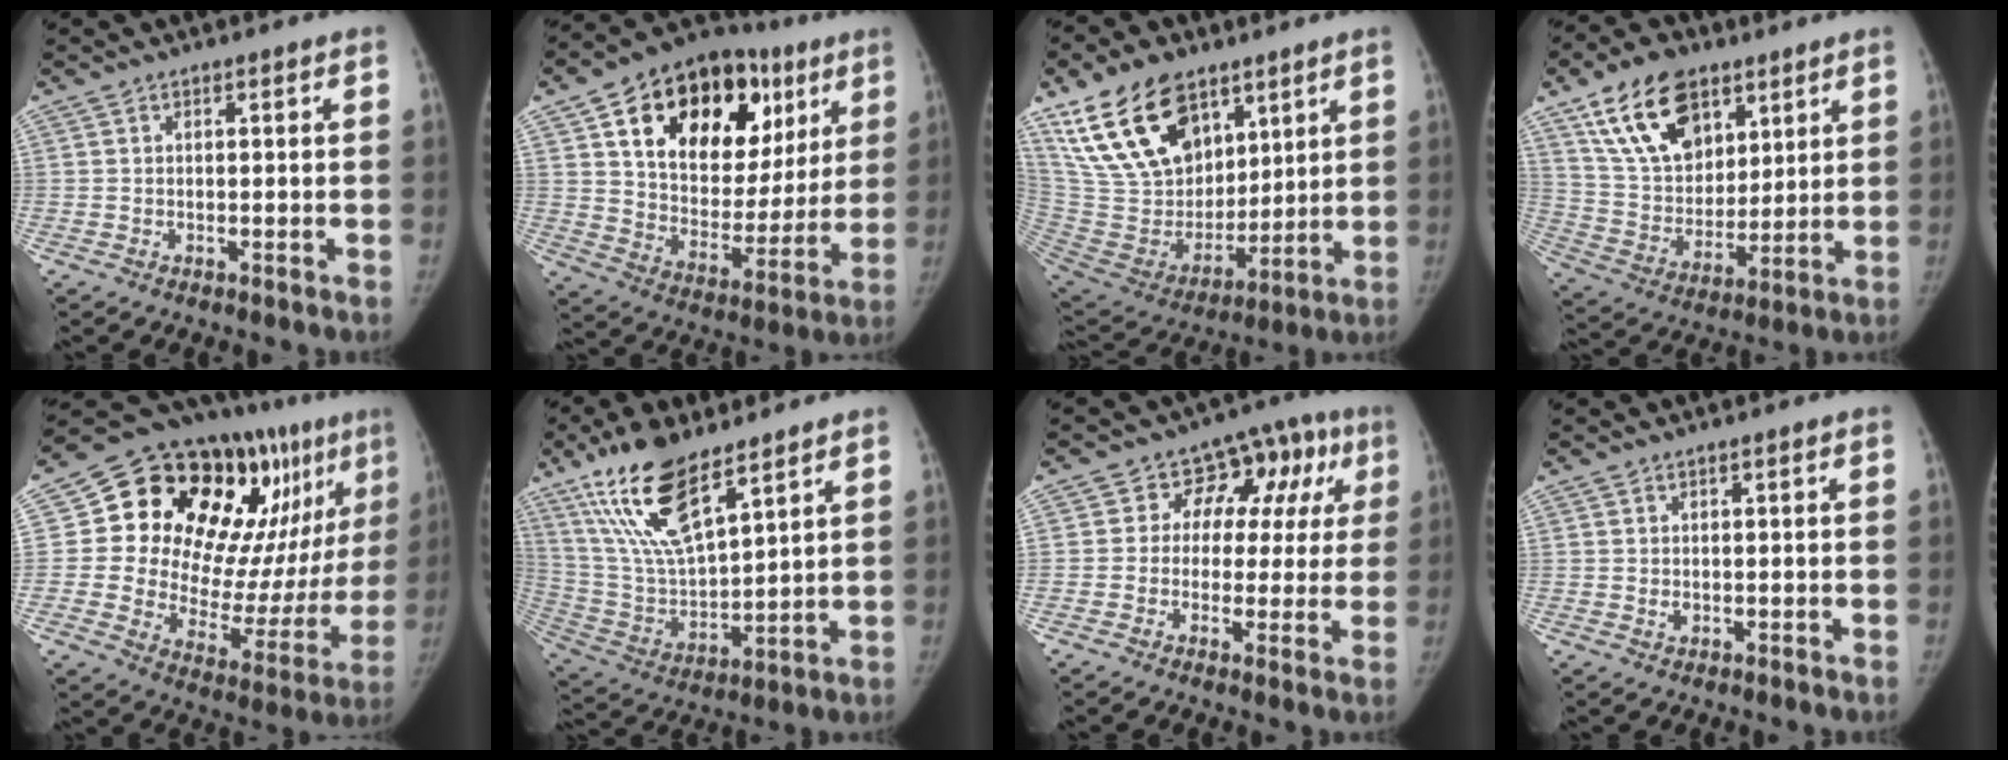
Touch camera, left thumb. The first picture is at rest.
{"total": 27.8, "force": [12.0, 17.2, 18.2], "torque": [-0.234, 0.005, 0.193]}
{"total": 22.8, "force": [13.4, 13.4, 12.6], "torque": [-0.207, -0.047, 0.258]}
{"total": 18.3, "force": [10.4, 11.1, 10.1], "torque": [-0.139, -0.038, 0.195]}
{"total": 30.3, "force": [12.6, 14.8, 23.2], "torque": [-0.286, 0.002, 0.200]}
{"total": 18.0, "force": [11.3, 6.0, 12.5], "torque": [-0.229, -0.049, 0.228]}
{"total": 11.8, "force": [2.9, 9.0, 7.1], "torque": [-0.027, 0.024, 0.029]}
{"total": 0.9, "force": [0.2, 0.6, 0.6], "torque": [-0.006, -0.002, 0.007]}